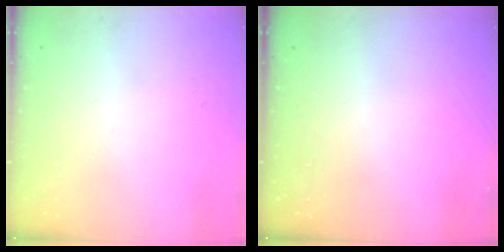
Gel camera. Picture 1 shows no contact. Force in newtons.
{"total": 0.0}